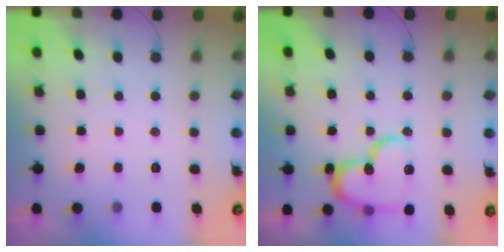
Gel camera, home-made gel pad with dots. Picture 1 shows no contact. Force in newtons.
{"total": 18.4, "press": 18.3, "slide": 1.8}